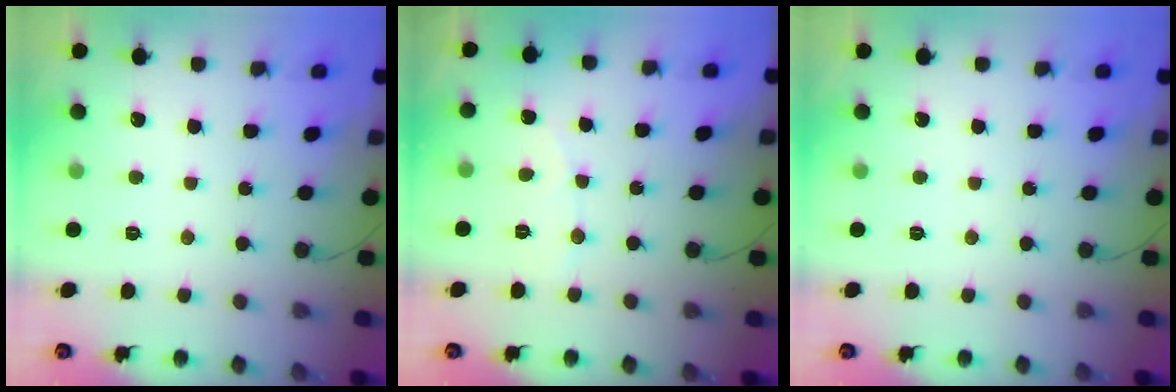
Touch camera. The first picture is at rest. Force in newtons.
{"total": 3.3, "press": 3.3, "slide": 0.3}
{"total": 0.0}